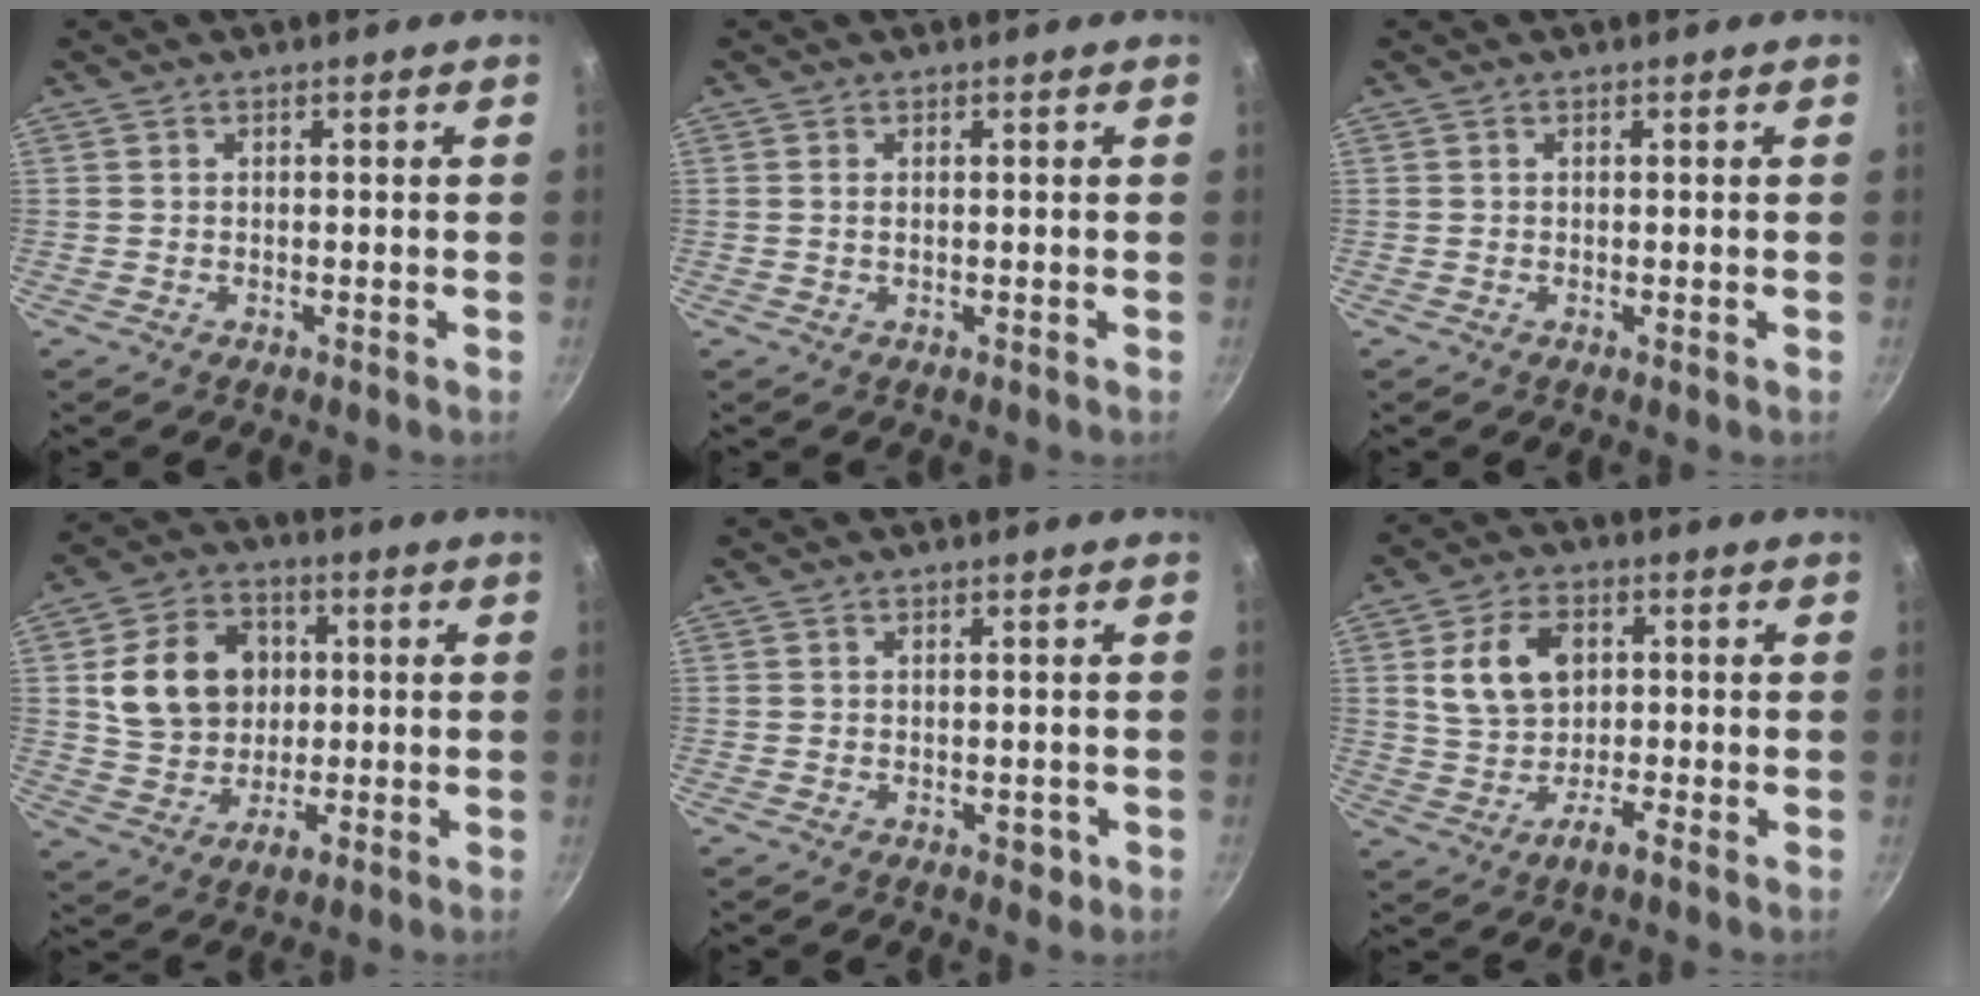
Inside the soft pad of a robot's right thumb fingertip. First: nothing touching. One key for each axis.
{"total": 0.7, "fx": 0.1, "fy": 0.4, "fz": 0.6, "tx": -0.014, "ty": 0.000, "tz": 0.003}
{"total": 0.0}
{"total": 14.5, "fx": 2.1, "fy": 11.7, "fz": 8.3, "tx": -0.114, "ty": 0.009, "tz": 0.041}
{"total": 1.6, "fx": -0.7, "fy": 1.0, "fz": 1.0, "tx": 0.000, "ty": 0.003, "tz": -0.007}
{"total": 9.7, "fx": 0.8, "fy": 6.2, "fz": 7.4, "tx": -0.127, "ty": 0.007, "tz": 0.014}